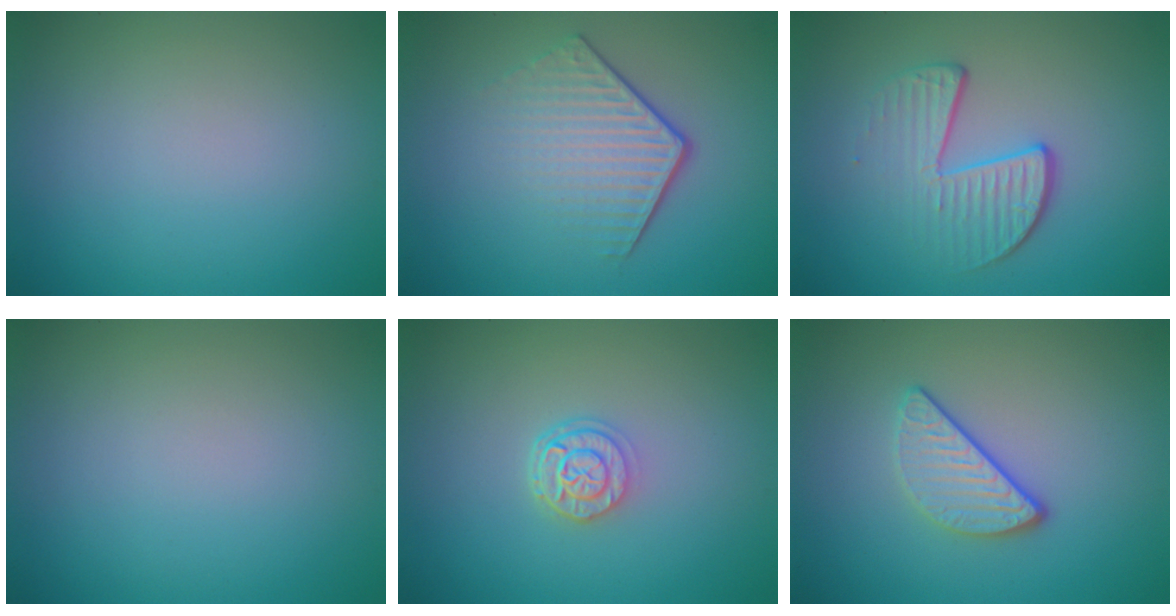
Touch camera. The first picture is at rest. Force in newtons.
{"total": 4.3, "press": 2.8, "slide": 3.3}
{"total": 4.0, "press": 2.7, "slide": 2.9}
{"total": 0.0}
{"total": 2.6, "press": 2.1, "slide": 1.5}
{"total": 2.9, "press": 2.4, "slide": 1.6}